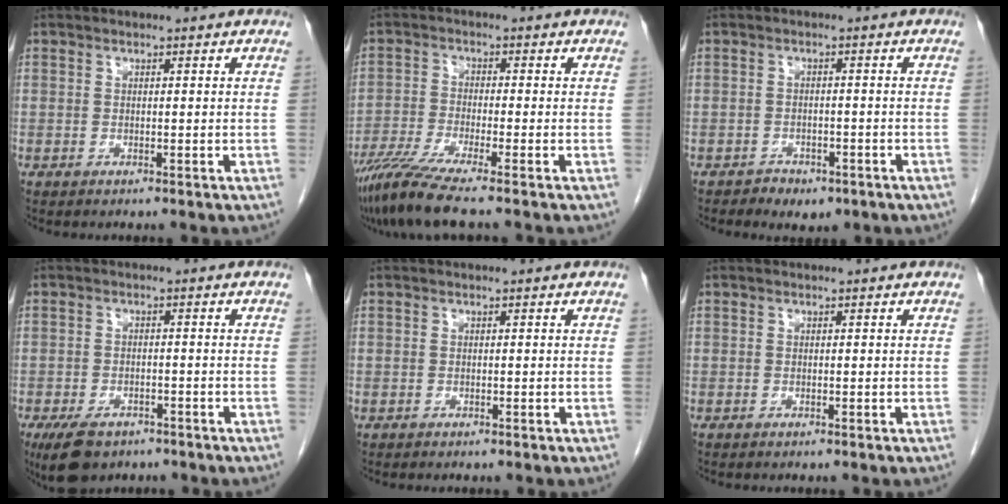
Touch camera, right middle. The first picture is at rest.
{"total": 7.8, "force": [-6.3, -1.1, 4.6], "torque": [-0.082, -0.029, -0.112]}
{"total": 3.8, "force": [-2.7, 2.3, 1.6], "torque": [-0.018, 0.004, -0.027]}
{"total": 6.4, "force": [-4.5, 3.2, 3.2], "torque": [-0.063, -0.006, -0.070]}
{"total": 0.0}
{"total": 0.0}